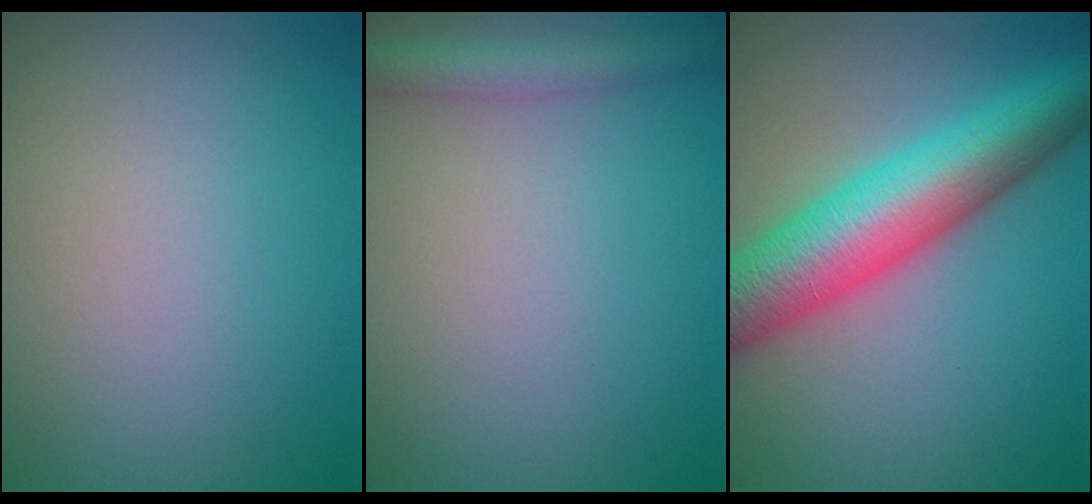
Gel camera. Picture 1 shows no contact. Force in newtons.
{"total": 2.9, "press": 2.9, "slide": 0.1}
{"total": 9.5, "press": 9.5, "slide": 0.2}